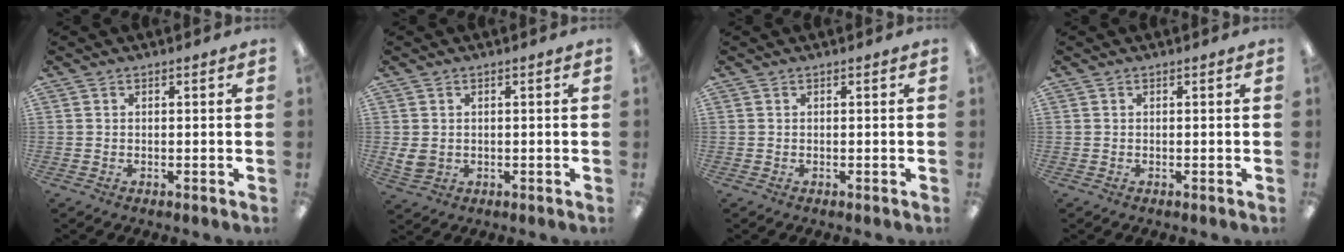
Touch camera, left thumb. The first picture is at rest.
{"total": 3.7, "force": [0.3, 3.0, 2.1], "torque": [-0.038, -0.001, 0.005]}
{"total": 0.0}
{"total": 0.0}